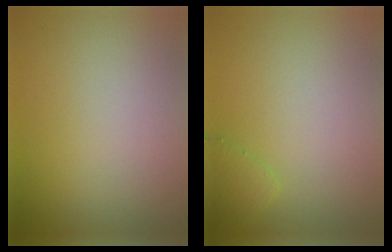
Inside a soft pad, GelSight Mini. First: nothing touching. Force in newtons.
{"total": 1.5, "press": 1.5, "slide": 0.1}